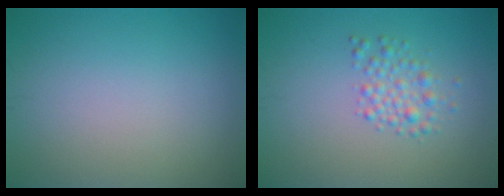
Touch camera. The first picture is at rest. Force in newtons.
{"total": 2.2, "press": 2.2, "slide": 0.1}